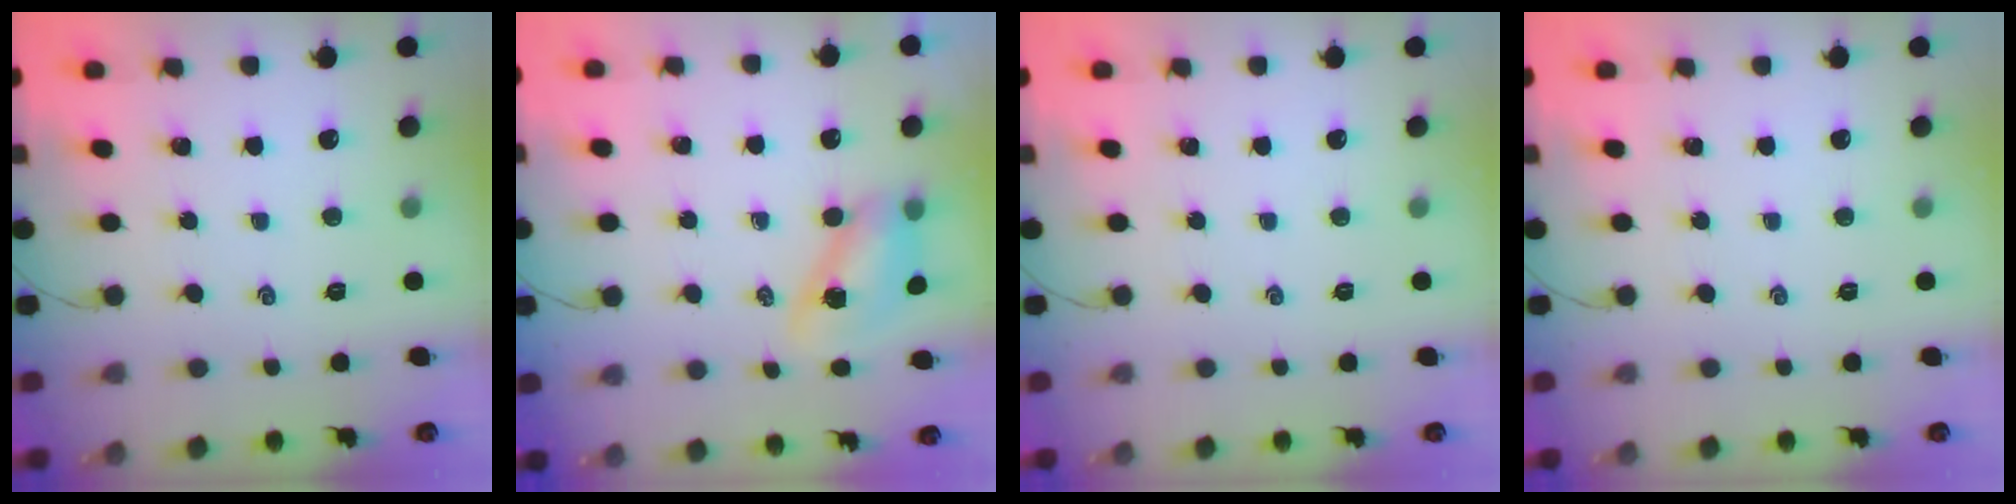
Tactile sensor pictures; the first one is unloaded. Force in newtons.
{"total": 8.6, "press": 8.5, "slide": 1.4}
{"total": 0.0}
{"total": 0.0}